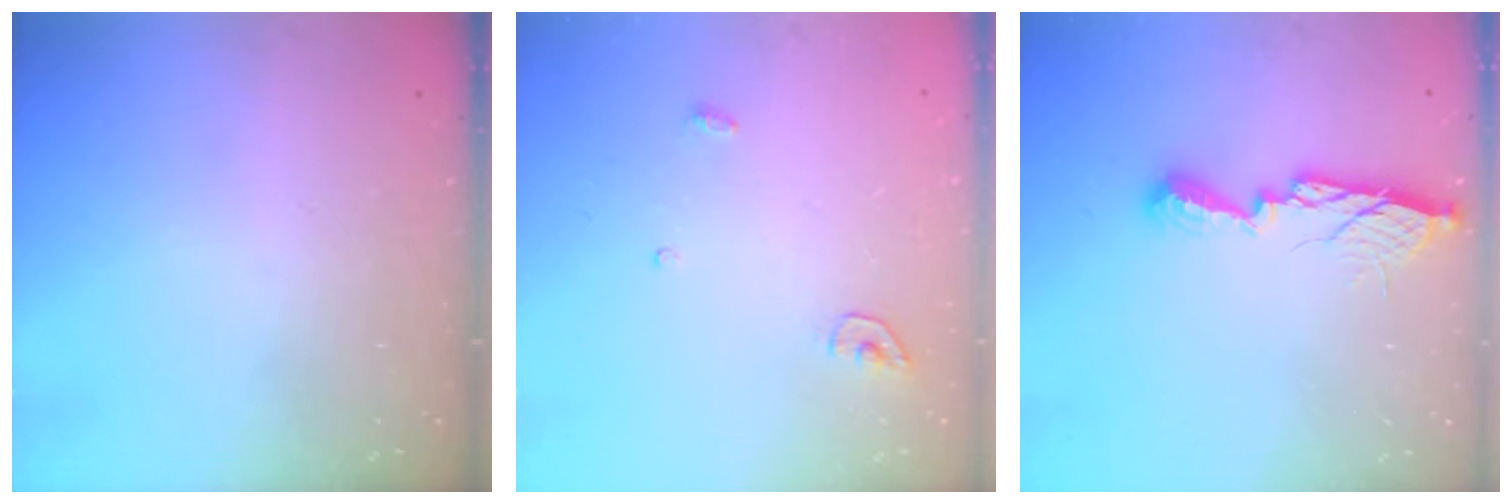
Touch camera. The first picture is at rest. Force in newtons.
{"total": 3.5, "press": 3.5, "slide": 0.3}
{"total": 11.0, "press": 11.0, "slide": 0.4}